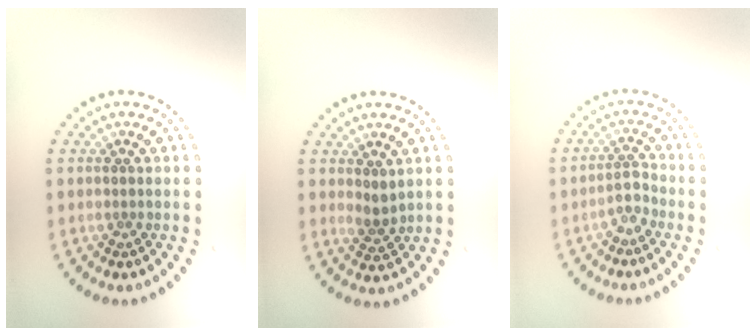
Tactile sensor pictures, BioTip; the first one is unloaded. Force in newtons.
{"total": 1.5, "press": 1.3, "slide": 0.8}
{"total": 1.8, "press": 1.2, "slide": 1.3}